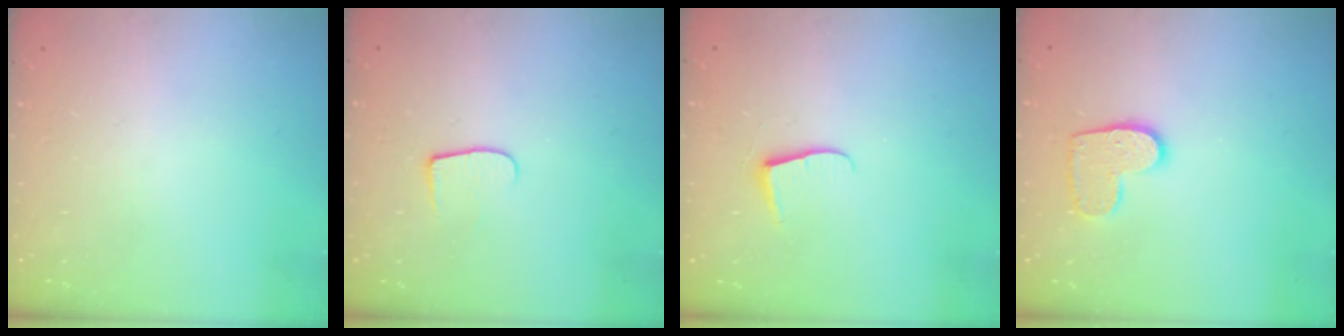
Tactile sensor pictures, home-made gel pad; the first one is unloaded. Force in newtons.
{"total": 6.1, "press": 6.0, "slide": 0.6}
{"total": 6.2, "press": 6.2, "slide": 0.5}
{"total": 9.8, "press": 9.8, "slide": 0.3}